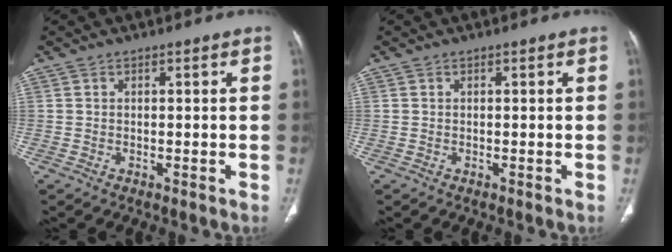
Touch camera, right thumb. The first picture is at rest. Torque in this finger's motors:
{"motor_torque": [1.44, 1.44, 0.00, 0.00, -0.01]}